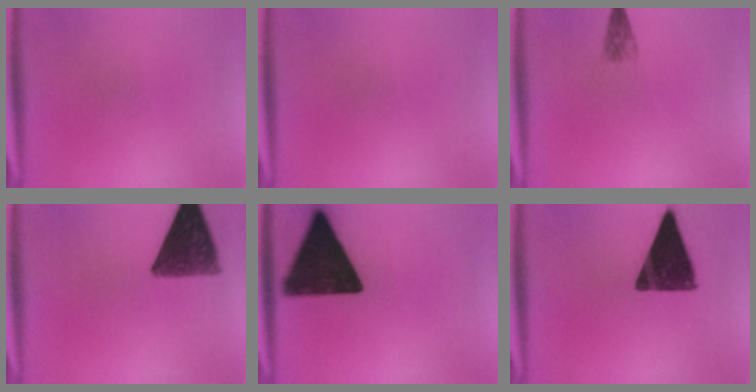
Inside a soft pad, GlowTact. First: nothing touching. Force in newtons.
{"total": 0.0}
{"total": 2.0}
{"total": 11.2}
{"total": 17.8}
{"total": 13.7}